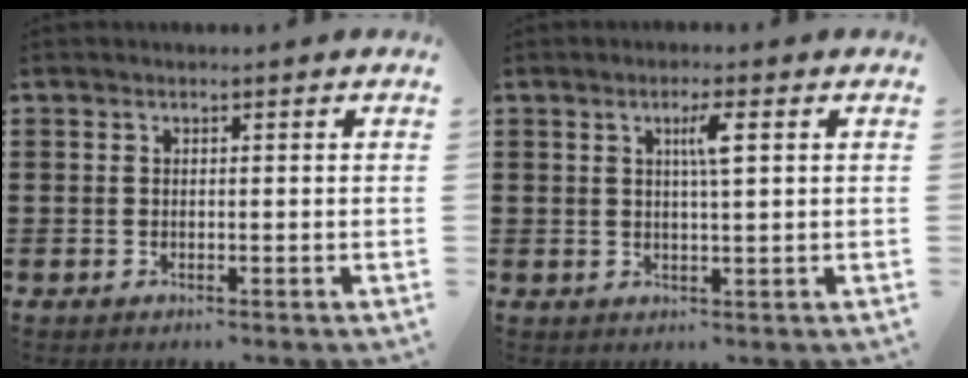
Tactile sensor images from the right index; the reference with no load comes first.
{"total": 3.3, "force": [1.1, 0.2, 3.1], "torque": [-0.056, -0.003, 0.013]}